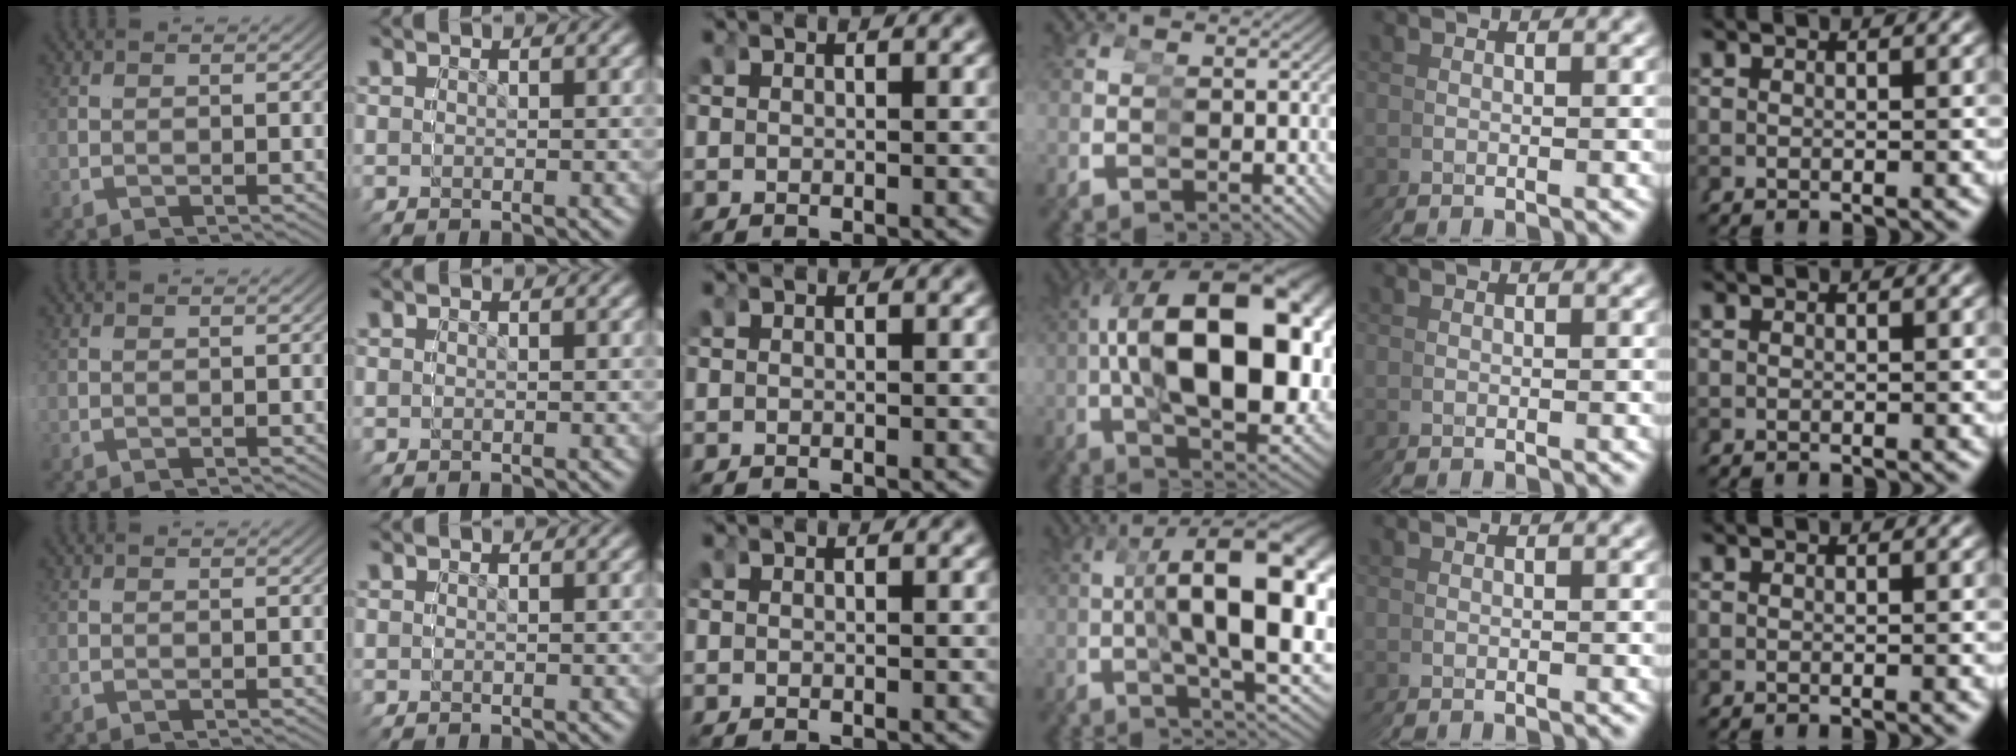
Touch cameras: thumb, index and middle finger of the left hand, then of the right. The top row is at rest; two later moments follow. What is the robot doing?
{"motion": "grasp_and_lifting", "object": "cubes"}